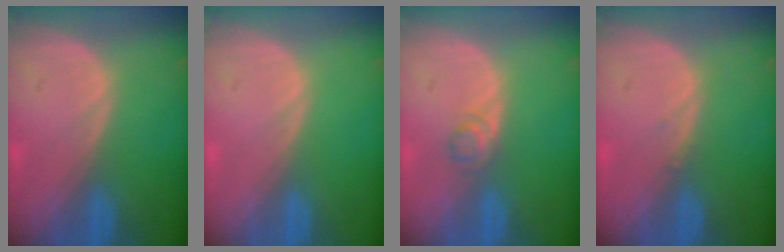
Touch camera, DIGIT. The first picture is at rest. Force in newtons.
{"total": 0.0}
{"total": 1.9, "press": 1.8, "slide": 0.2}
{"total": 0.5, "press": 0.5, "slide": 0.2}